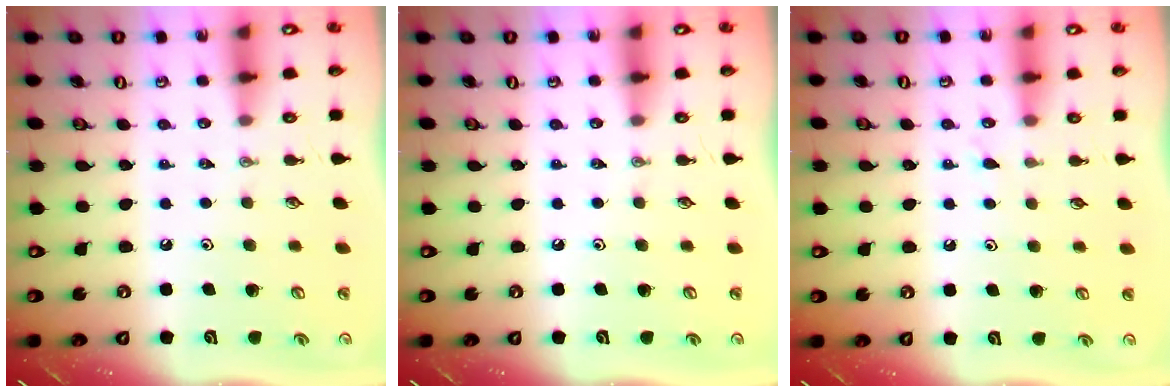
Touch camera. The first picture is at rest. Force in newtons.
{"total": 0.0}
{"total": 5.1, "press": 5.1, "slide": 0.7}